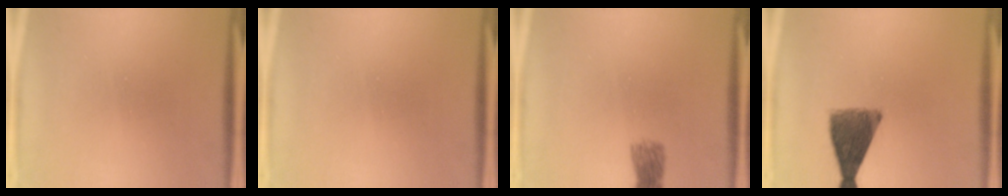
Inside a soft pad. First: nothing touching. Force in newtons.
{"total": 0.0}
{"total": 2.6}
{"total": 8.7}